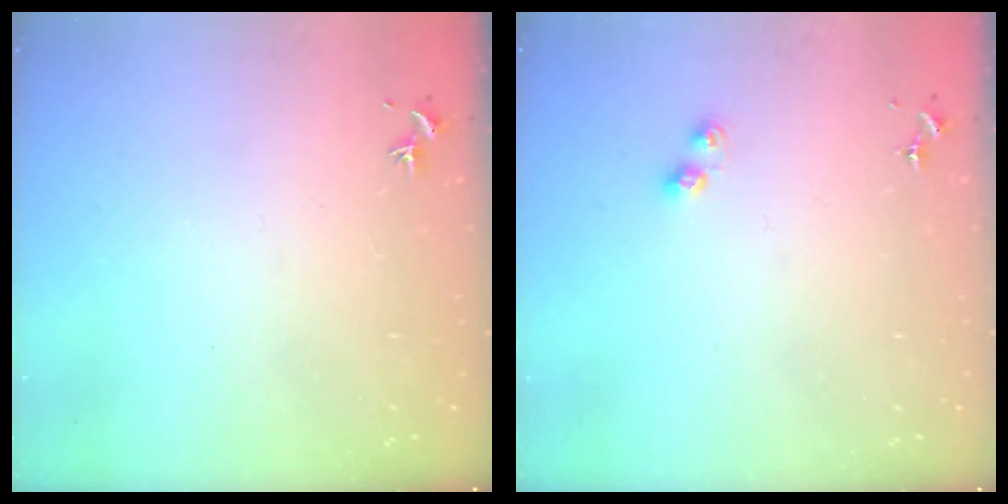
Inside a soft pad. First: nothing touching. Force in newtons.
{"total": 4.4, "press": 4.3, "slide": 0.4}